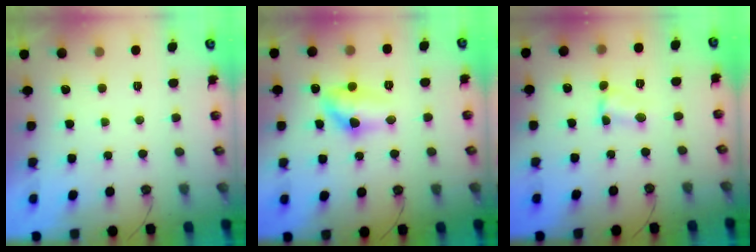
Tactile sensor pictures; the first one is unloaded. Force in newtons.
{"total": 10.9, "press": 10.9, "slide": 0.8}
{"total": 1.8, "press": 1.8, "slide": 0.3}